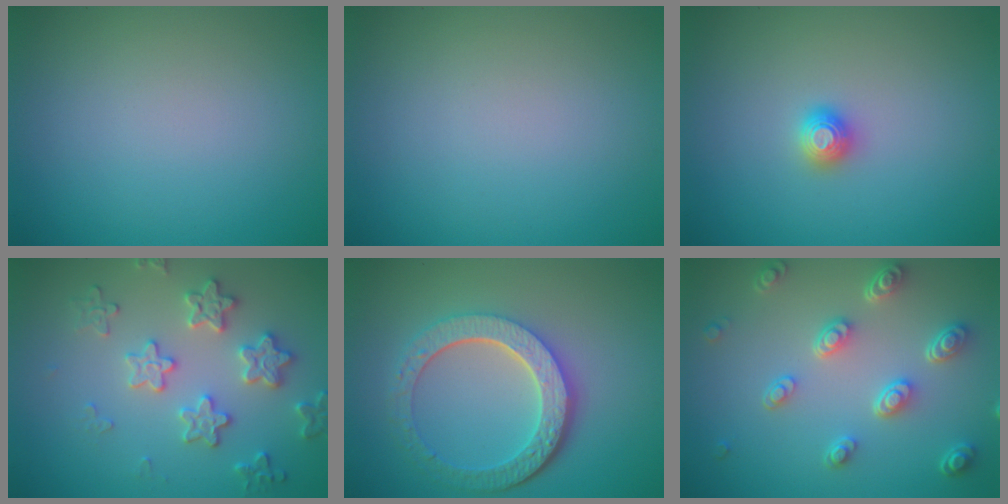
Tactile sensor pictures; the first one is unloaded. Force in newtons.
{"total": 0.0}
{"total": 1.5, "press": 1.5, "slide": 0.2}
{"total": 3.6, "press": 3.6, "slide": 0.4}
{"total": 6.3, "press": 4.6, "slide": 4.2}
{"total": 4.7, "press": 3.5, "slide": 3.1}